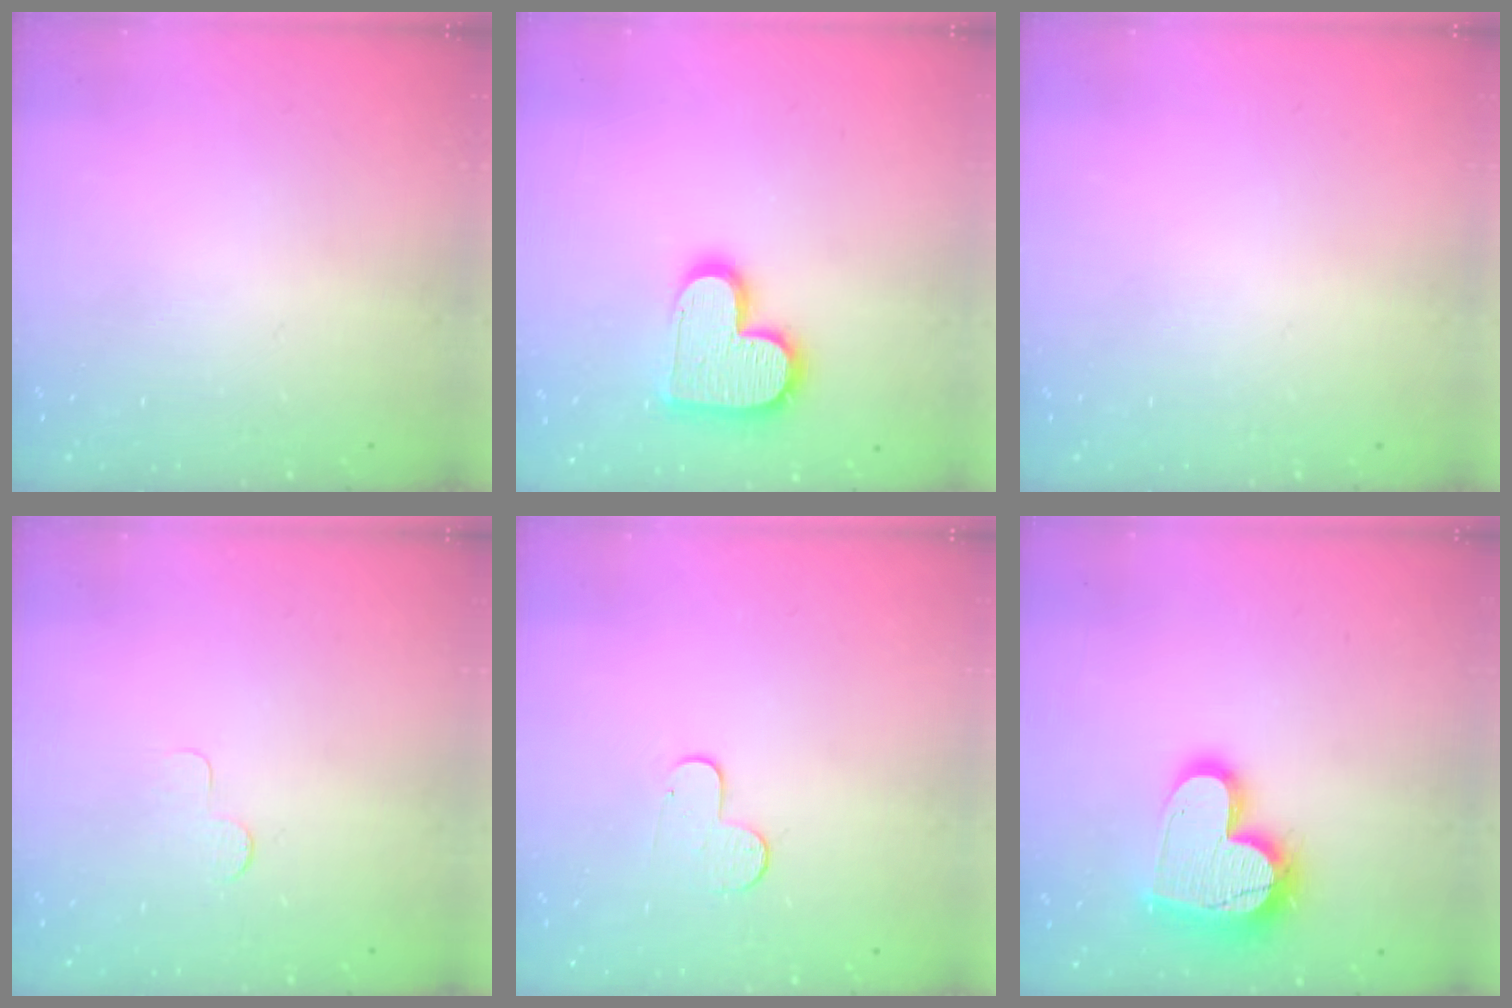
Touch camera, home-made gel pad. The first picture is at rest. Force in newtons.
{"total": 14.2, "press": 14.2, "slide": 0.9}
{"total": 0.0}
{"total": 3.0, "press": 2.9, "slide": 0.3}
{"total": 7.1, "press": 7.1, "slide": 0.6}
{"total": 17.4, "press": 17.3, "slide": 1.3}